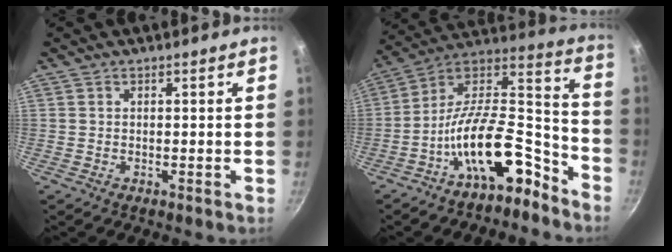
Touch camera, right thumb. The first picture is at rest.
{"total": 17.8, "force": [-10.6, 7.6, 12.0], "torque": [-0.153, 0.117, -0.187]}